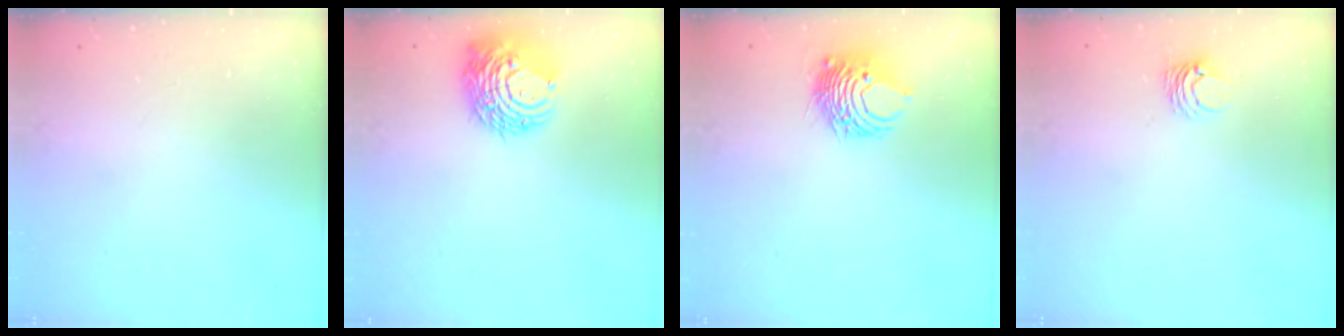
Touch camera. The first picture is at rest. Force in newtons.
{"total": 10.6, "press": 10.5, "slide": 1.3}
{"total": 8.9, "press": 8.9, "slide": 0.8}
{"total": 3.8, "press": 3.8, "slide": 0.5}